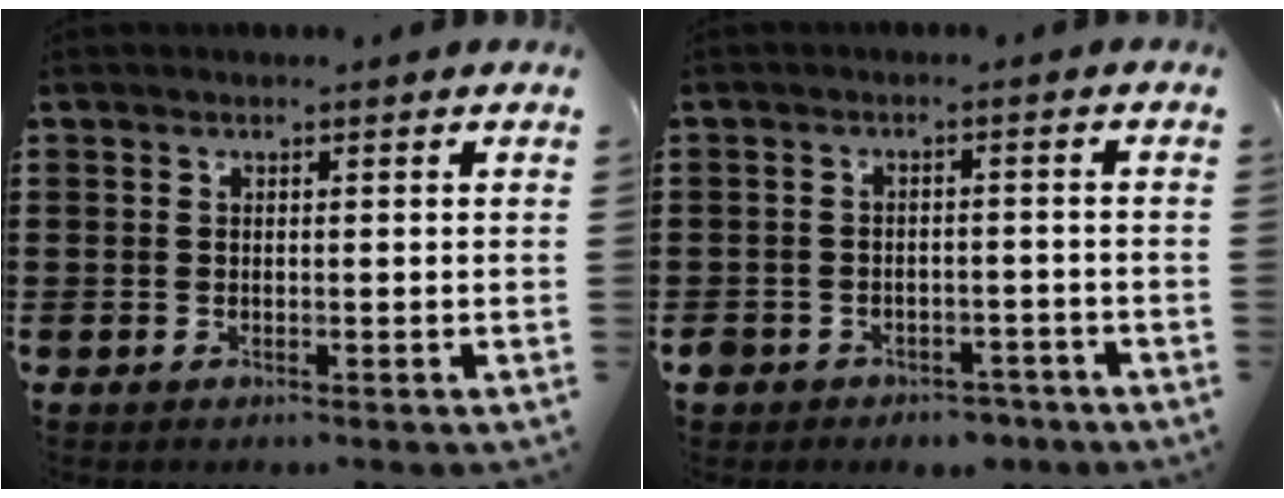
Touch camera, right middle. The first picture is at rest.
{"total": 3.1, "force": [-2.7, 1.4, 0.1], "torque": [-0.015, 0.002, -0.060]}